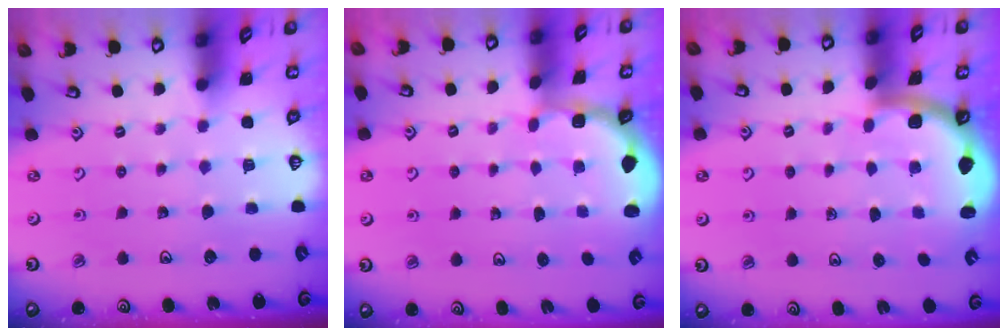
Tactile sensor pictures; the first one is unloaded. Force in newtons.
{"total": 1.9, "press": 1.8, "slide": 0.7}
{"total": 1.6, "press": 1.6, "slide": 0.1}